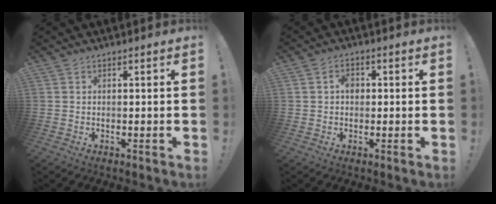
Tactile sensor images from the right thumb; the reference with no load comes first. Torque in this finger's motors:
{"motor_torque": [0.04, -0.03, 0.05, 0.09, 0.00]}